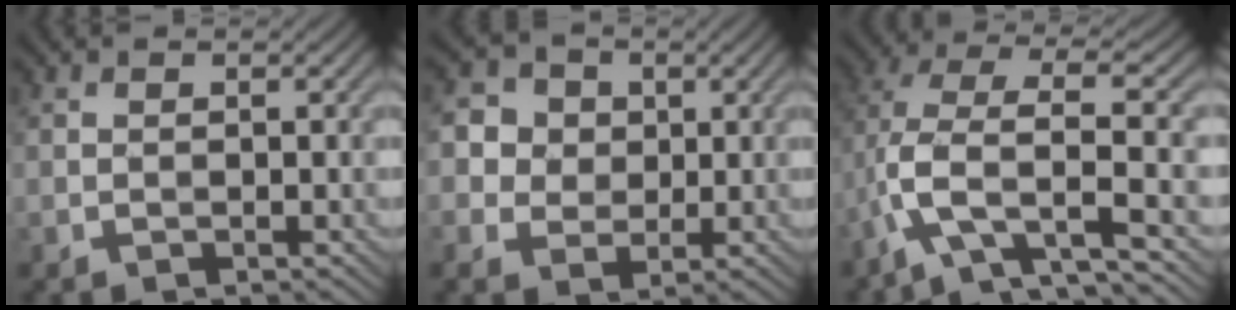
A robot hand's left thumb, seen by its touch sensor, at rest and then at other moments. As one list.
[{"total": 5.2, "force": [1.3, 4.7, 1.7], "torque": [-0.070, 0.008, 0.019]}, {"total": 8.8, "force": [-2.5, 3.1, 7.9], "torque": [-0.164, 0.015, -0.064]}]